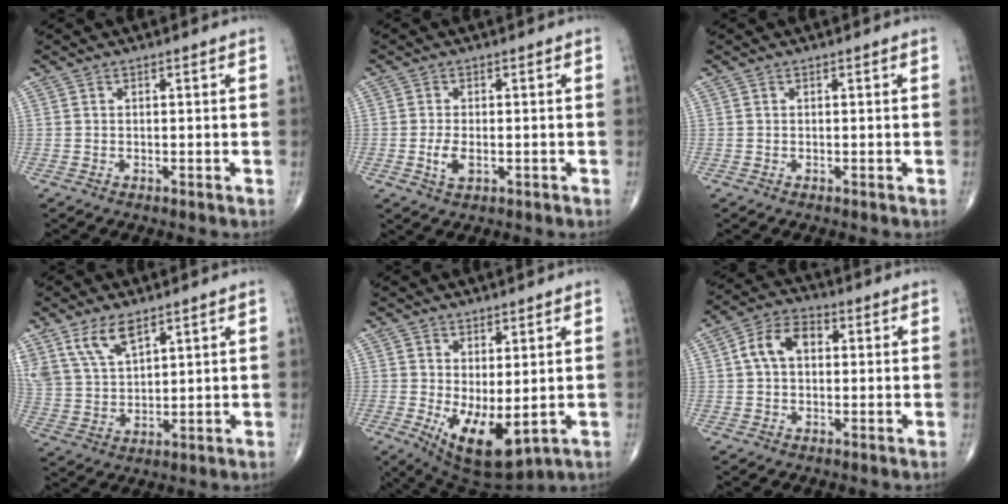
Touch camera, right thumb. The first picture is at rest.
{"total": 3.4, "force": [-0.8, 1.7, 2.8], "torque": [-0.060, -0.004, -0.014]}
{"total": 0.0}
{"total": 8.6, "force": [5.7, 3.7, 5.3], "torque": [-0.098, -0.019, 0.122]}
{"total": 10.5, "force": [-1.3, 4.6, 9.3], "torque": [-0.147, -0.020, 0.002]}
{"total": 7.7, "force": [1.1, 5.0, 5.6], "torque": [-0.099, 0.024, 0.013]}